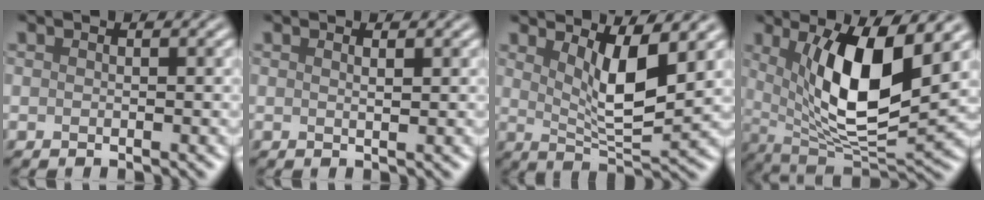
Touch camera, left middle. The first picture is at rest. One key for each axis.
{"total": 0.8, "fx": 0.5, "fy": 0.2, "fz": 0.6, "tx": -0.004, "ty": 0.001, "tz": 0.007}
{"total": 5.7, "fx": 2.3, "fy": 1.6, "fz": 5.0, "tx": -0.087, "ty": -0.013, "tz": 0.046}
{"total": 9.7, "fx": 2.4, "fy": 3.3, "fz": 8.8, "tx": -0.150, "ty": -0.022, "tz": 0.049}